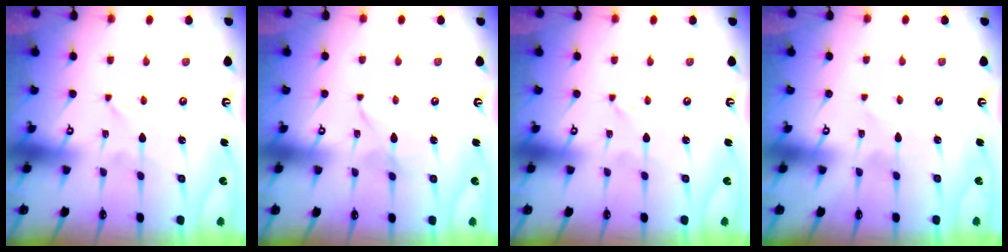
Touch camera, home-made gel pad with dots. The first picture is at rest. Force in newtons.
{"total": 2.6, "press": 2.6, "slide": 0.3}
{"total": 0.0}
{"total": 1.4, "press": 1.4, "slide": 0.2}